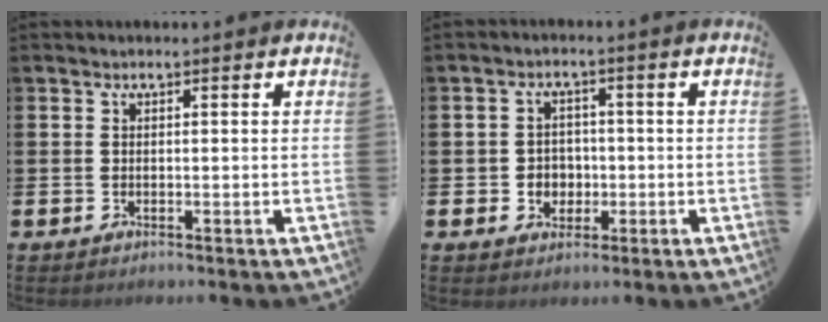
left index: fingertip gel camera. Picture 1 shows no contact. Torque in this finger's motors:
{"motor_torque": [0.41, -0.08, 0.03, 0.04]}